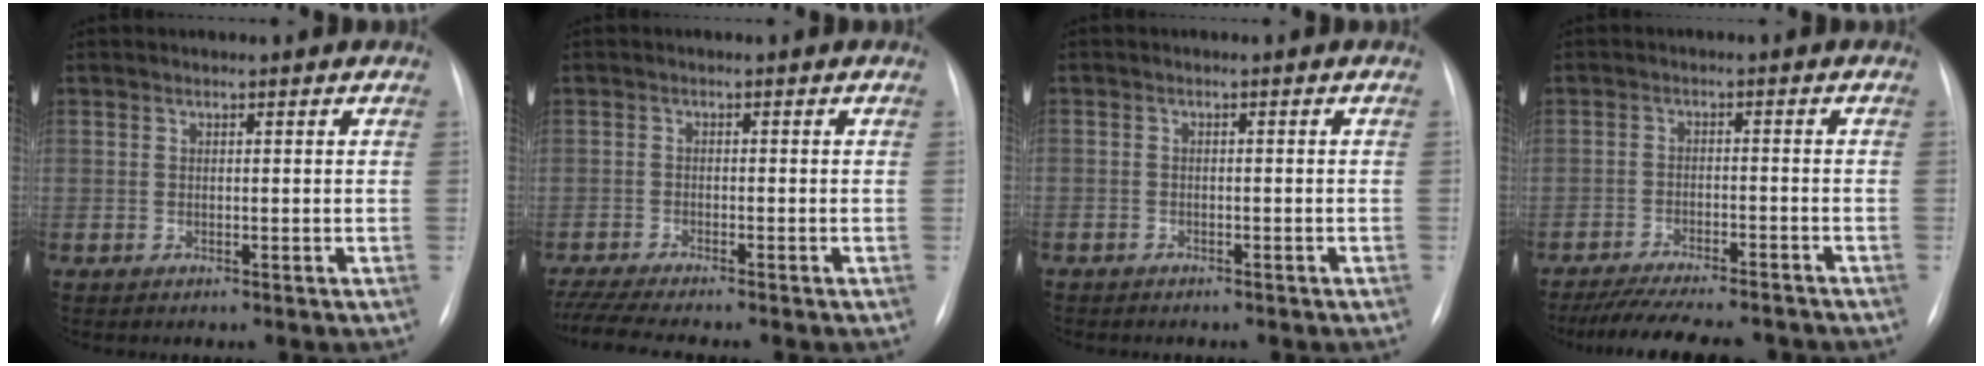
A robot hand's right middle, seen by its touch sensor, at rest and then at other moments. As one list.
[{"total": 8.0, "force": [-6.9, -0.1, 3.9], "torque": [-0.066, -0.017, -0.113]}, {"total": 2.4, "force": [-1.9, 1.1, 0.9], "torque": [-0.014, 0.000, -0.017]}, {"total": 14.5, "force": [-13.0, 2.6, 6.0], "torque": [-0.108, -0.011, -0.180]}]